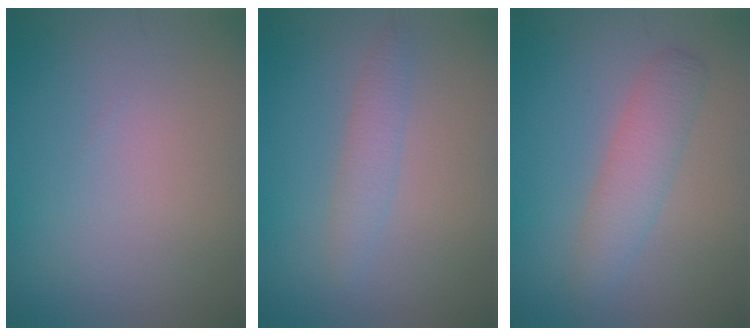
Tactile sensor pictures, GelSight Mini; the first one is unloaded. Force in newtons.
{"total": 1.9, "press": 1.9, "slide": 0.0}
{"total": 3.1, "press": 3.1, "slide": 0.1}